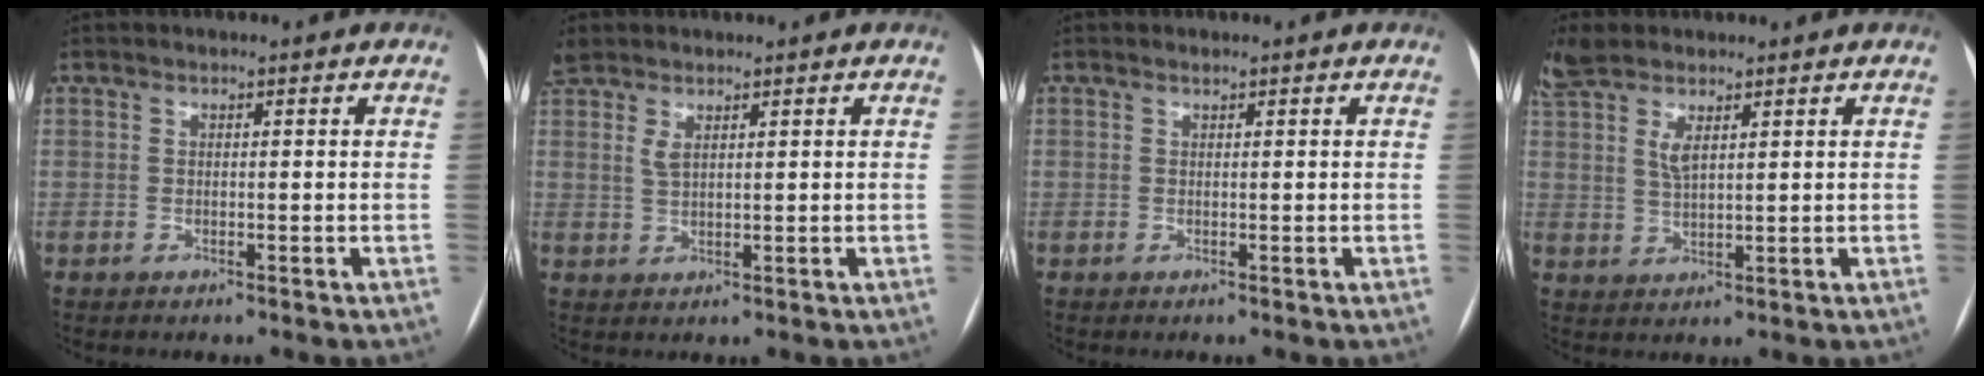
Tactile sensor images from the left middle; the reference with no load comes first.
{"total": 4.4, "force": [3.0, 1.9, 2.6], "torque": [-0.075, 0.009, 0.070]}
{"total": 0.0}
{"total": 6.9, "force": [4.4, 2.2, 4.9], "torque": [-0.118, 0.008, 0.092]}